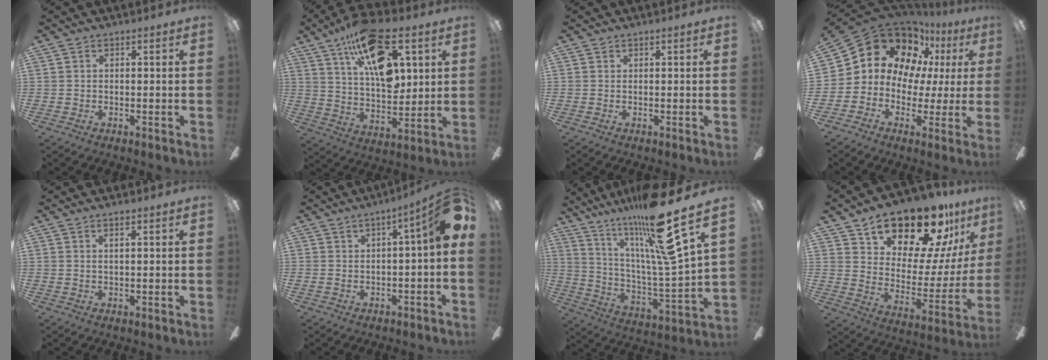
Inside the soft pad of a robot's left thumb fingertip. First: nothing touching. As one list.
[{"total": 20.5, "force": [10.6, 9.4, 14.8], "torque": [-0.246, -0.043, 0.178]}, {"total": 0.0}, {"total": 16.2, "force": [8.6, 11.3, 7.7], "torque": [-0.156, -0.052, 0.163]}, {"total": 1.4, "force": [0.6, 0.1, 1.3], "torque": [-0.027, 0.000, 0.010]}, {"total": 7.1, "force": [1.4, 1.1, 6.9], "torque": [-0.099, -0.007, 0.024]}, {"total": 25.0, "force": [17.1, 3.8, 17.9], "torque": [-0.292, -0.095, 0.262]}, {"total": 20.7, "force": [17.1, 7.9, 8.5], "torque": [-0.132, -0.129, 0.294]}]